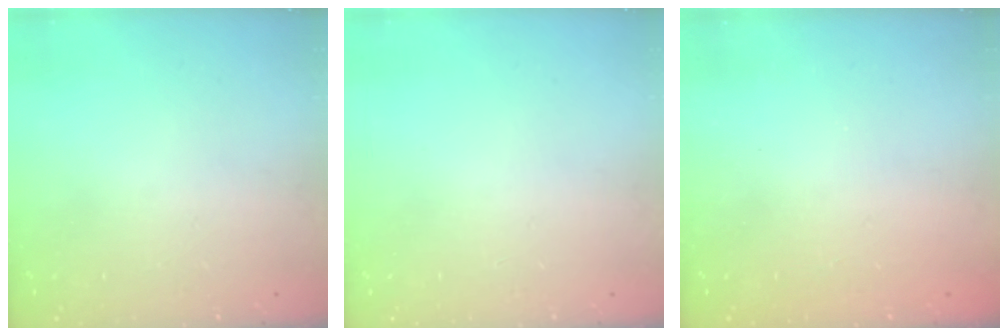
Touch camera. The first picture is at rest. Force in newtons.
{"total": 0.0}
{"total": 2.2, "press": 2.1, "slide": 0.7}